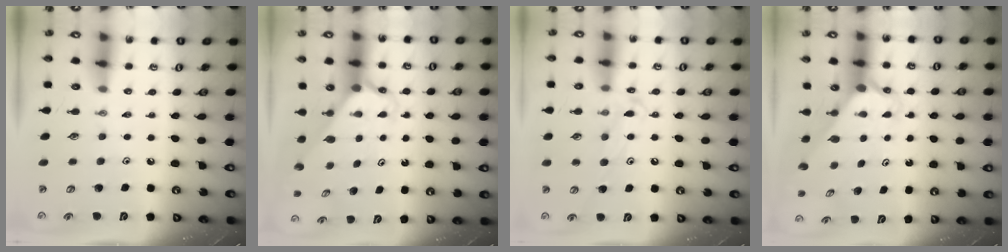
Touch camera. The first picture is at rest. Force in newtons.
{"total": 2.4, "press": 2.4, "slide": 0.2}
{"total": 11.3, "press": 11.3, "slide": 0.7}
{"total": 2.7, "press": 2.7, "slide": 0.1}